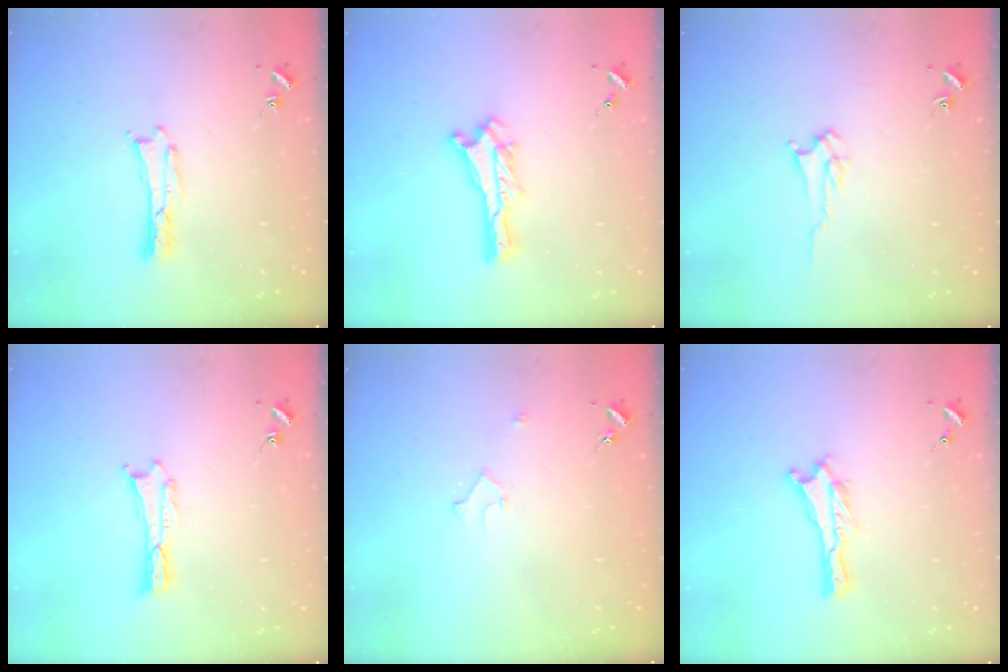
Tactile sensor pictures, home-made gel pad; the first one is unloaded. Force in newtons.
{"total": 0.0}
{"total": 2.8, "press": 2.8, "slide": 0.4}
{"total": 0.0}
{"total": 2.2, "press": 2.2, "slide": 0.2}
{"total": 0.0}